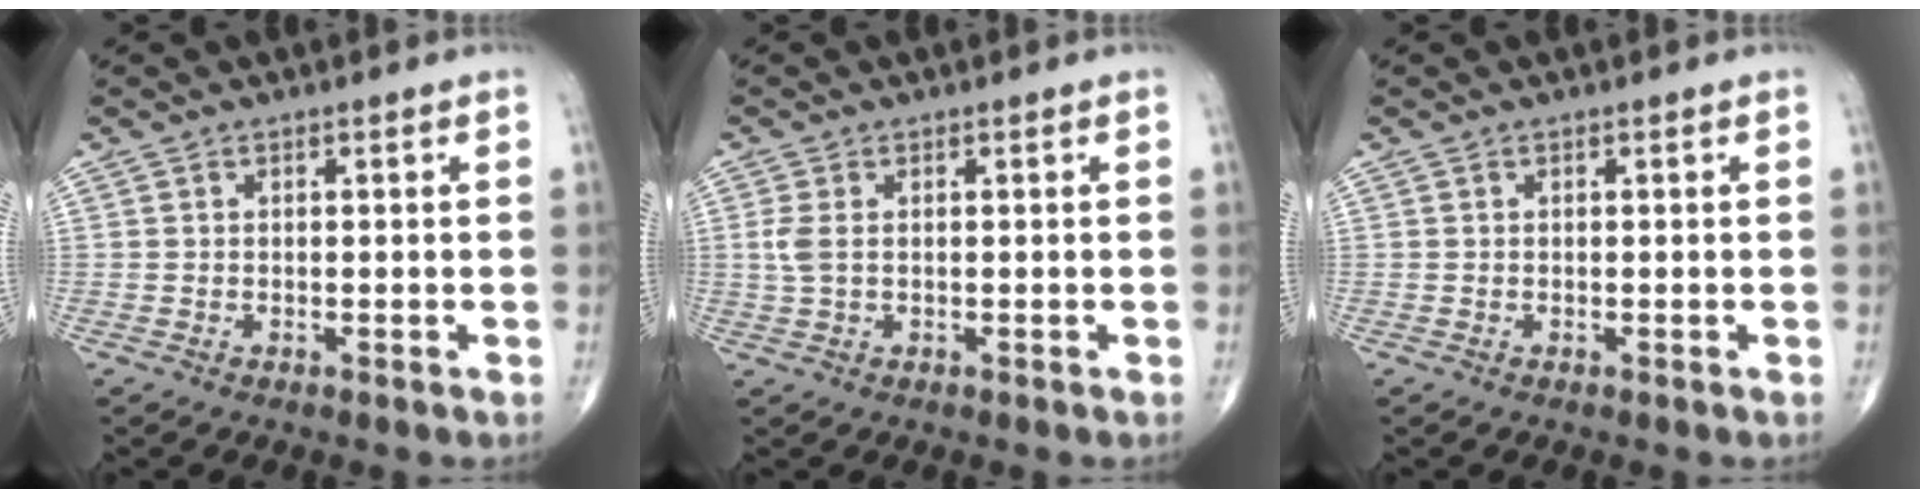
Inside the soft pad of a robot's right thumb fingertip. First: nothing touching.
{"total": 2.5, "force": [0.3, 1.3, 2.1], "torque": [-0.064, 0.004, 0.008]}
{"total": 0.0}